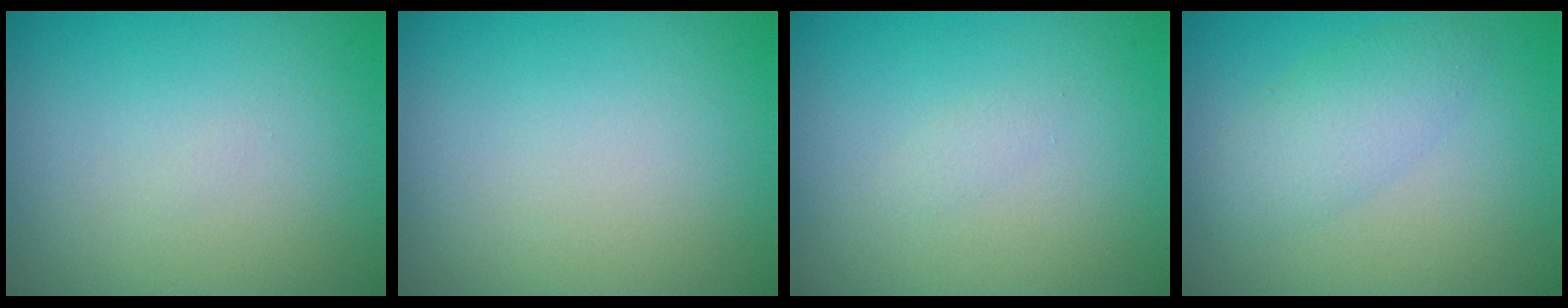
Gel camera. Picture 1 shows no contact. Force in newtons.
{"total": 0.0}
{"total": 0.7, "press": 0.6, "slide": 0.1}
{"total": 2.8, "press": 2.8, "slide": 0.1}